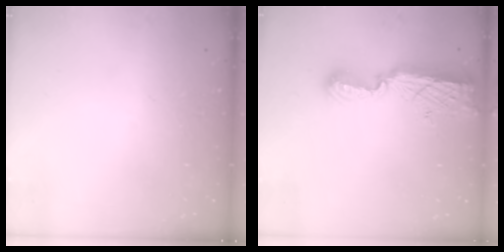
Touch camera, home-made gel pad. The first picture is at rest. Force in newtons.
{"total": 10.8, "press": 10.5, "slide": 2.5}